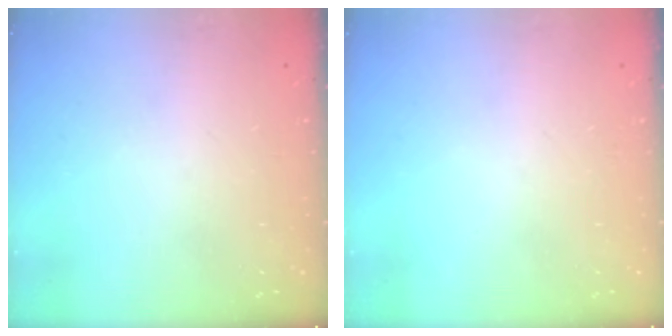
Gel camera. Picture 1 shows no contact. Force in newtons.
{"total": 0.0}